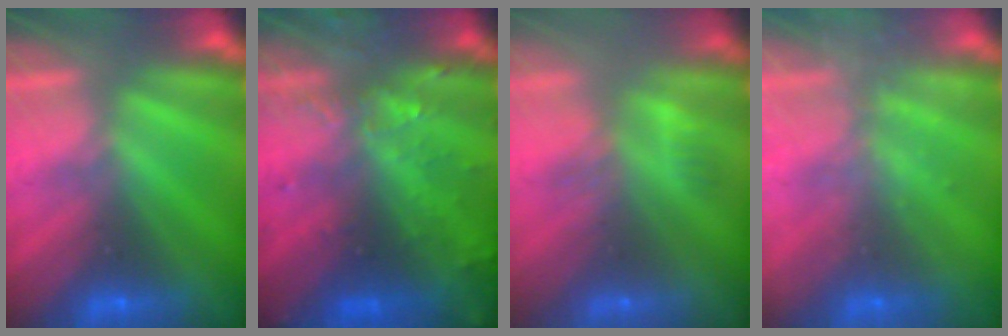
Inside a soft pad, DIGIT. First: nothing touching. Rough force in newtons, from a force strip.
{"total": 9.2}
{"total": 3.2}
{"total": 1.5}